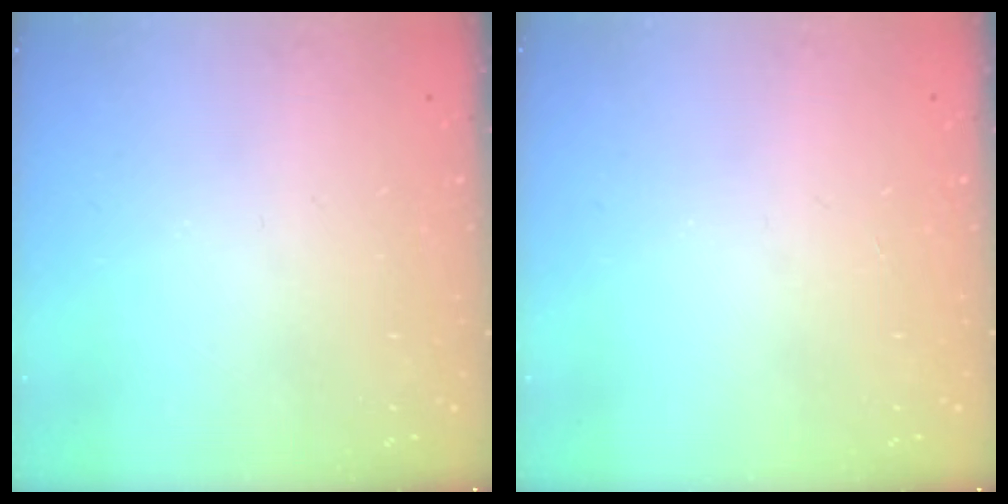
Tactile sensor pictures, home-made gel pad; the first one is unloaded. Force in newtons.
{"total": 0.0}